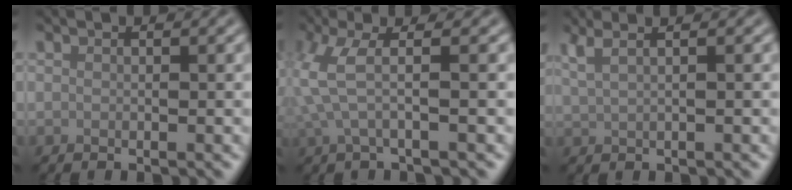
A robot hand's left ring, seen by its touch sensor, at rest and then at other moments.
{"total": 3.0, "force": [0.5, 0.4, 2.9], "torque": [-0.070, -0.001, 0.009]}
{"total": 4.1, "force": [2.6, 1.8, 2.6], "torque": [-0.037, 0.025, 0.026]}